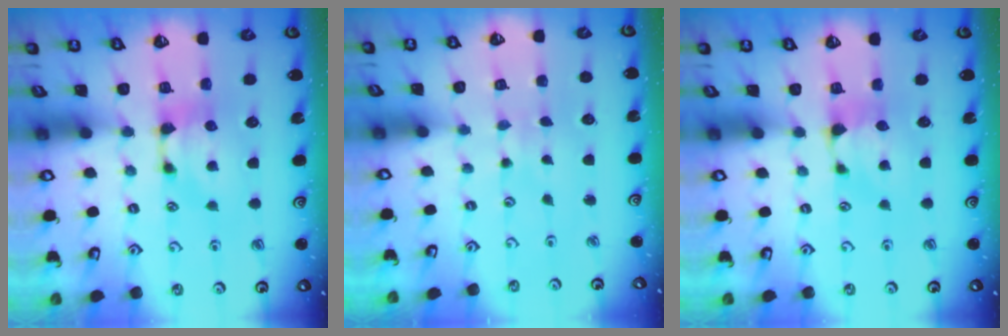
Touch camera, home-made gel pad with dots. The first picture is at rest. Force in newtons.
{"total": 4.9, "press": 4.9, "slide": 0.1}
{"total": 0.6, "press": 0.3, "slide": 0.6}